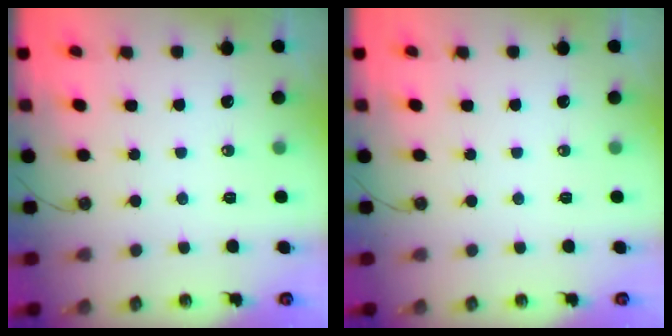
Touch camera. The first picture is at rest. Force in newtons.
{"total": 0.0}